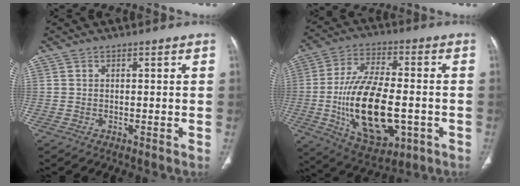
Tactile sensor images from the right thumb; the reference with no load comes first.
{"total": 20.7, "force": [-3.9, 10.3, 17.6], "torque": [-0.308, 0.008, -0.051]}